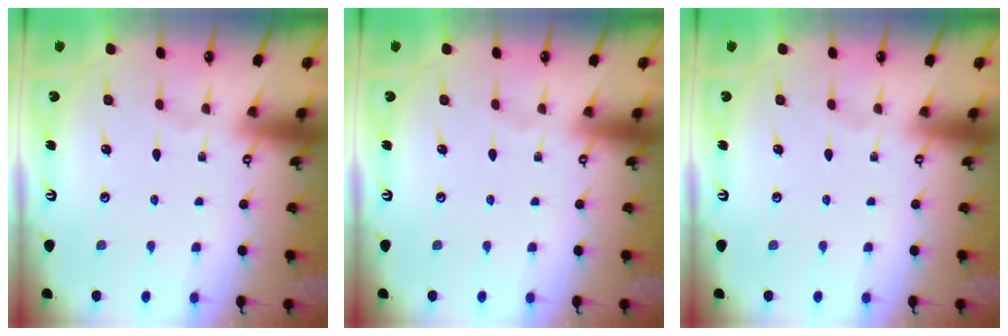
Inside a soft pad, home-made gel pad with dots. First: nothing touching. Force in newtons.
{"total": 0.0}
{"total": 0.0}